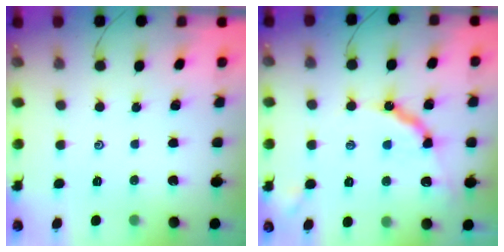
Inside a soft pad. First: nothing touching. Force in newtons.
{"total": 9.8, "press": 9.8, "slide": 1.0}